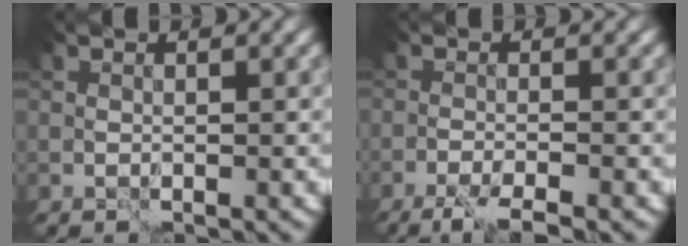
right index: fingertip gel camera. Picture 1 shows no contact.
{"total": 3.8, "force": [-2.8, 0.3, 2.6], "torque": [-0.045, -0.009, -0.053]}